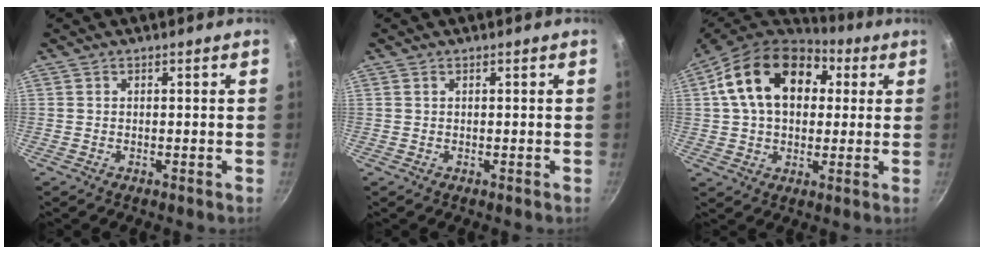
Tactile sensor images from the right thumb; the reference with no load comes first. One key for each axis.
{"total": 0.0}
{"total": 19.2, "fx": 5.1, "fy": 13.4, "fz": 12.8, "tx": -0.194, "ty": 0.018, "tz": 0.071}